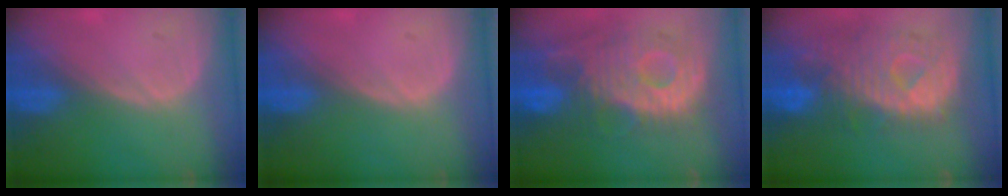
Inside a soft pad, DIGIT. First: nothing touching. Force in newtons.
{"total": 0.0}
{"total": 12.0, "press": 10.8, "slide": 5.3}
{"total": 11.7, "press": 10.1, "slide": 5.9}